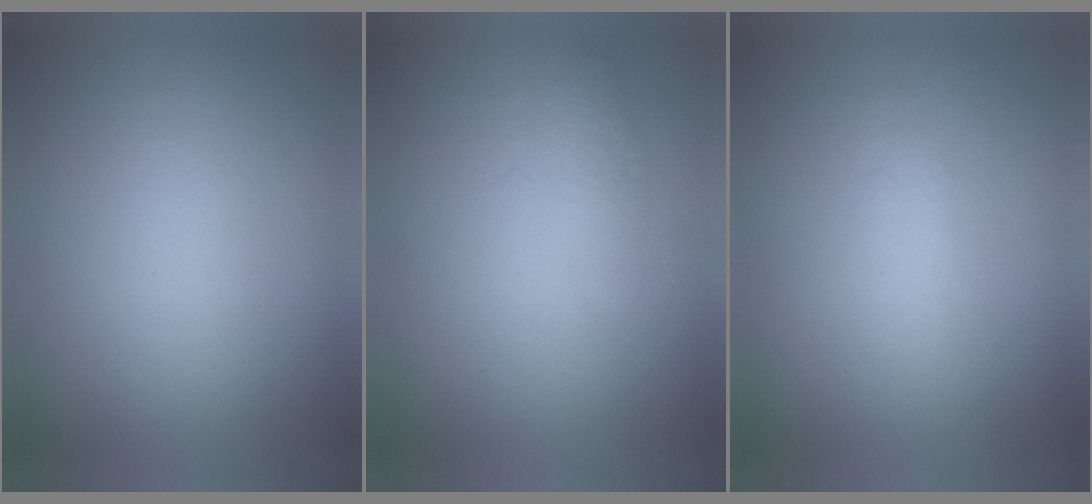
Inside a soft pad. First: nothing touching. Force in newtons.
{"total": 1.2}
{"total": 1.3}